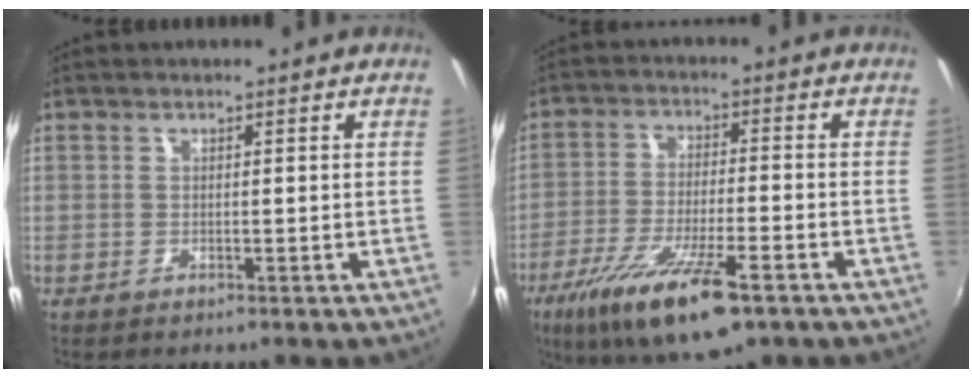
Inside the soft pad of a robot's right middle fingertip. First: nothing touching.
{"total": 15.3, "force": [-9.0, 3.7, 11.8], "torque": [-0.233, -0.042, -0.159]}